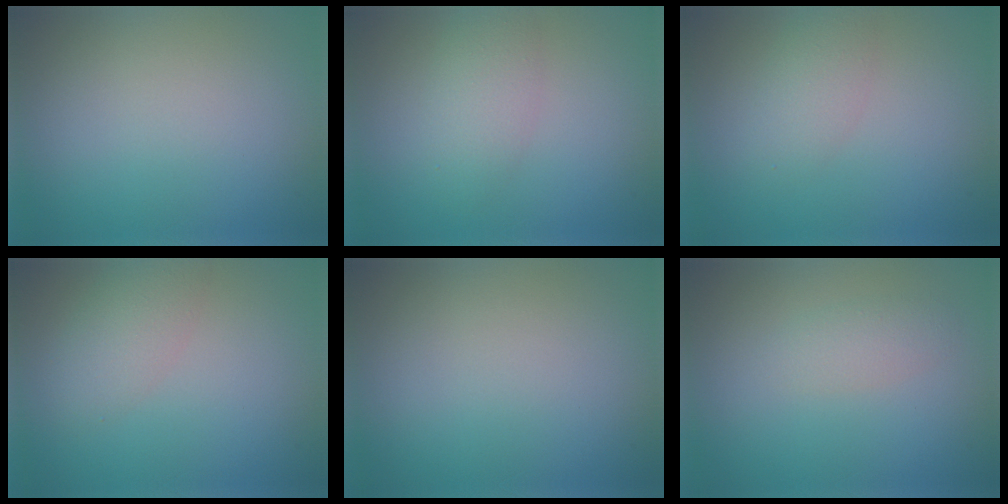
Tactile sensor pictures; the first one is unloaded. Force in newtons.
{"total": 1.9, "press": 1.9, "slide": 0.1}
{"total": 2.2, "press": 2.2, "slide": 0.1}
{"total": 2.6, "press": 2.6, "slide": 0.1}
{"total": 0.0}
{"total": 1.4, "press": 1.4, "slide": 0.1}